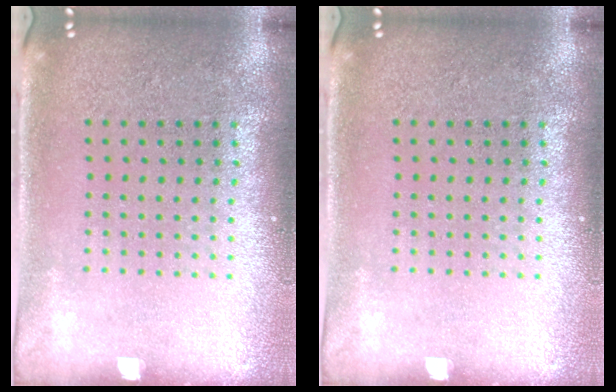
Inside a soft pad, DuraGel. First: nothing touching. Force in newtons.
{"total": 0.0}